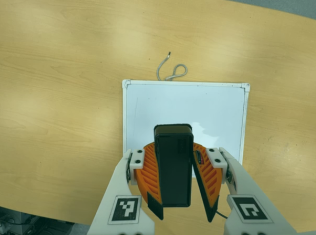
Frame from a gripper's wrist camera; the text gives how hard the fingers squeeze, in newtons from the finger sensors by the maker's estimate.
{"total": 11.1, "left": 10.3, "right": 11.9}